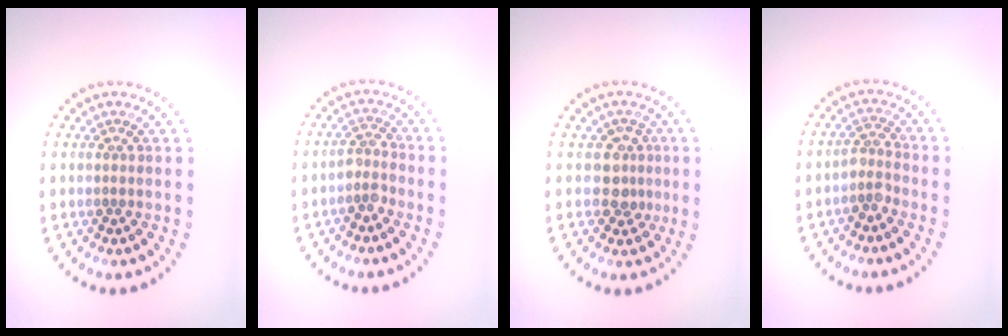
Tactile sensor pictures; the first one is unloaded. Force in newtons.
{"total": 1.8, "press": 1.4, "slide": 1.2}
{"total": 2.3, "press": 1.9, "slide": 1.3}
{"total": 1.7, "press": 1.2, "slide": 1.2}